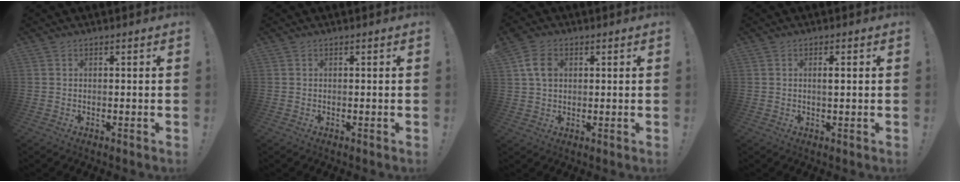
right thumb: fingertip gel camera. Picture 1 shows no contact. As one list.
[{"total": 0.0}, {"total": 6.6, "force": [2.0, 4.7, 4.3], "torque": [-0.070, 0.001, 0.037]}, {"total": 1.8, "force": [0.3, 0.2, 1.7], "torque": [-0.020, -0.005, 0.001]}]